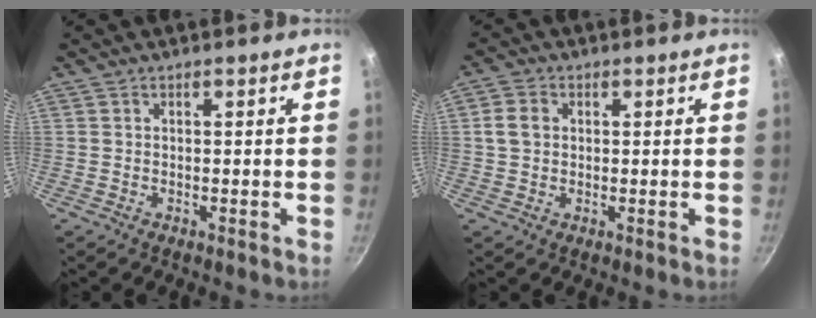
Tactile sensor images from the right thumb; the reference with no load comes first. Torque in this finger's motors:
{"motor_torque": [1.34, 1.43, 0.95, 0.16, 0.36]}